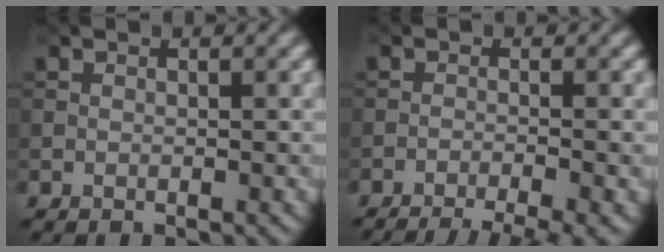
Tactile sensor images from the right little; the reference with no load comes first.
{"total": 6.8, "force": [-5.4, 1.5, 3.9], "torque": [-0.047, -0.013, -0.074]}